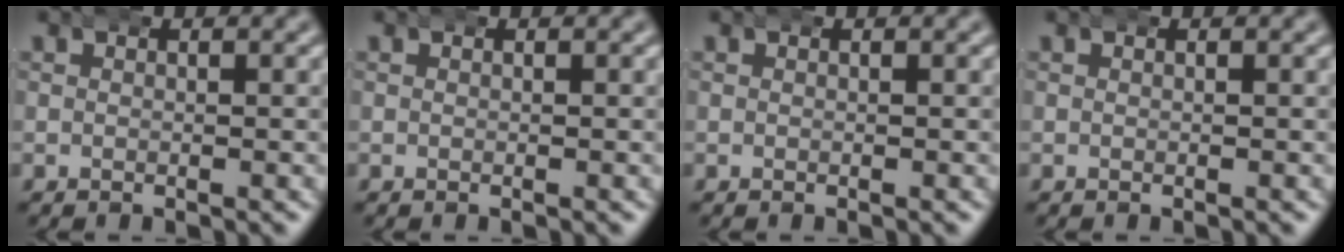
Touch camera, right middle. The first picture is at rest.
{"total": 0.0}
{"total": 0.0}
{"total": 0.0}